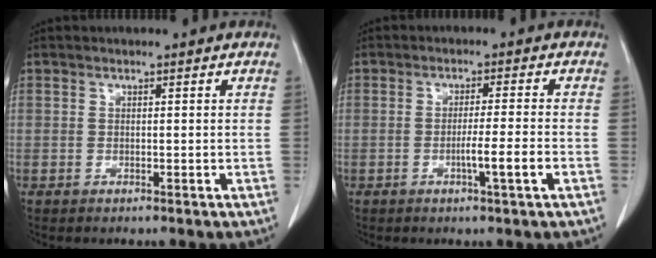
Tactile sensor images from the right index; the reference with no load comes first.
{"total": 4.7, "force": [-1.7, -0.8, 4.3], "torque": [-0.070, -0.007, -0.028]}